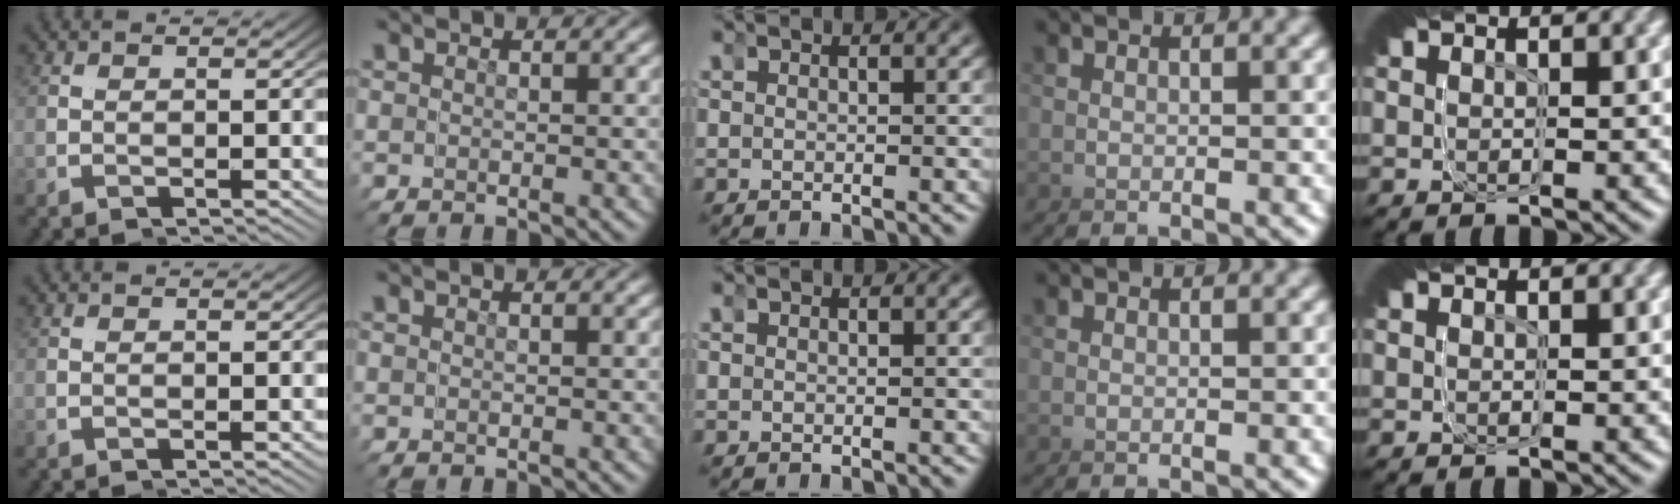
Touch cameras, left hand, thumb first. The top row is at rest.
{}